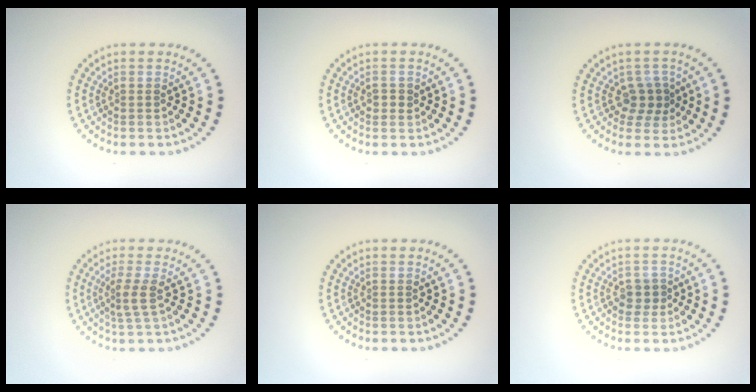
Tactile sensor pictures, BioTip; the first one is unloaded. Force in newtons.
{"total": 1.1, "press": 1.0, "slide": 0.2}
{"total": 2.2, "press": 1.9, "slide": 1.2}
{"total": 2.1, "press": 1.6, "slide": 1.5}
{"total": 0.0}
{"total": 1.3, "press": 1.1, "slide": 0.7}